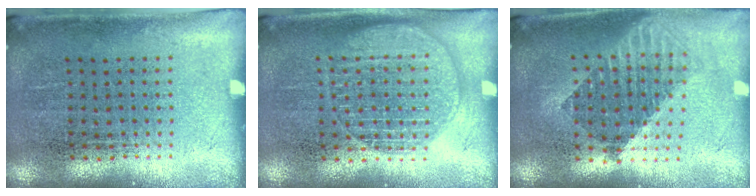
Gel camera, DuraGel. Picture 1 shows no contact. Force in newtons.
{"total": 1.6, "press": 1.6, "slide": 0.1}
{"total": 1.6, "press": 1.4, "slide": 0.9}